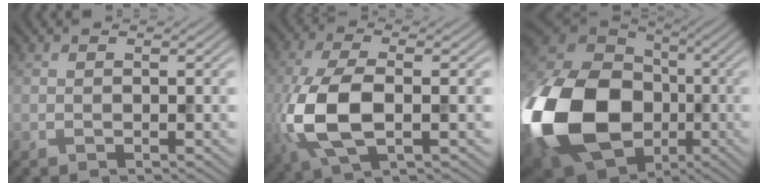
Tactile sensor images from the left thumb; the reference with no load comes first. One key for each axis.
{"total": 10.1, "fx": -1.4, "fy": 5.1, "fz": 8.5, "tx": -0.218, "ty": -0.019, "tz": -0.022}
{"total": 23.3, "fx": -5.8, "fy": 17.4, "fz": 14.4, "tx": -0.385, "ty": -0.031, "tz": -0.114}